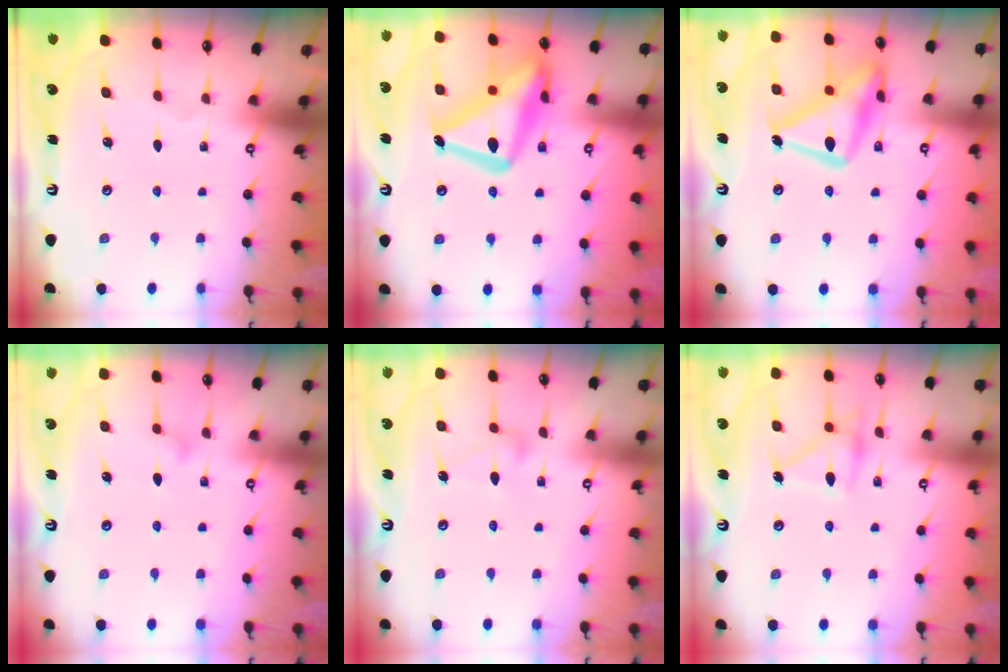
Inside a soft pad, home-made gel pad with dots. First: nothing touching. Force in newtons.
{"total": 21.3, "press": 21.3, "slide": 1.7}
{"total": 19.3, "press": 19.3, "slide": 1.1}
{"total": 9.0, "press": 9.0, "slide": 0.5}
{"total": 9.1, "press": 9.1, "slide": 0.4}
{"total": 15.6, "press": 15.5, "slide": 1.0}